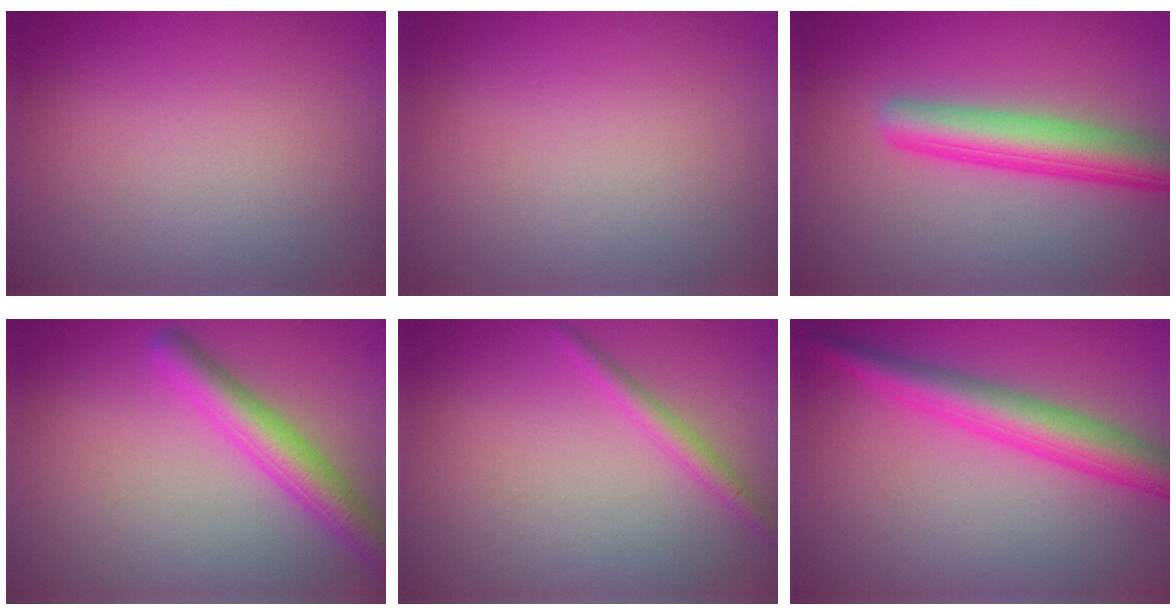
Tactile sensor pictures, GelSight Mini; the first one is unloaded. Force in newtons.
{"total": 0.0}
{"total": 4.9, "press": 4.9, "slide": 0.3}
{"total": 4.0, "press": 4.0, "slide": 0.1}
{"total": 1.6, "press": 1.6, "slide": 0.1}
{"total": 4.7, "press": 4.7, "slide": 0.1}